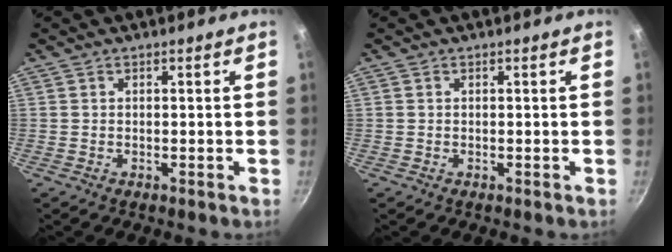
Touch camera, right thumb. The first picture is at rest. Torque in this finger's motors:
{"motor_torque": [-0.04, -0.23, -0.30, 0.15, 0.00]}